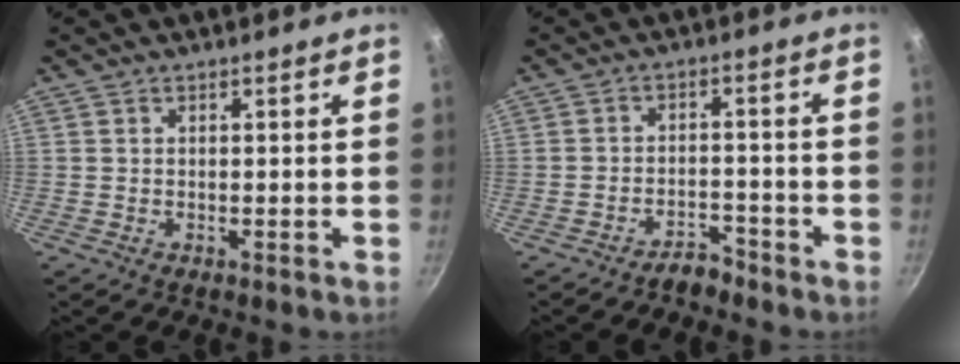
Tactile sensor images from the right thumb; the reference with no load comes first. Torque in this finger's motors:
{"motor_torque": [3.65, 1.36, -0.08, -0.73, -0.01]}